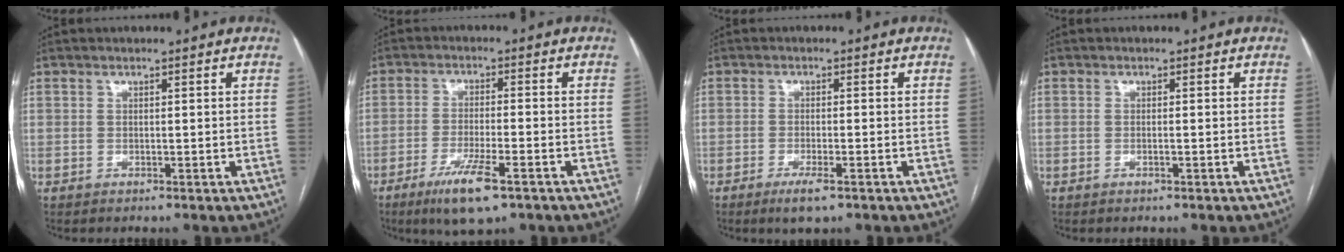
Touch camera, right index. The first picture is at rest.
{"total": 8.1, "force": [-4.7, 1.3, 6.4], "torque": [-0.120, -0.016, -0.079]}
{"total": 3.5, "force": [-2.1, 0.8, 2.8], "torque": [-0.051, -0.005, -0.034]}
{"total": 0.5, "force": [-0.1, 0.0, 0.5], "torque": [-0.010, 0.000, -0.001]}